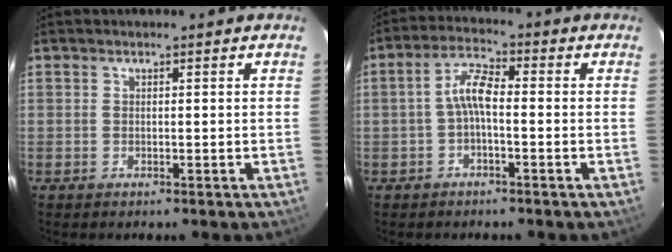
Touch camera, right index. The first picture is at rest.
{"total": 4.8, "force": [-1.2, 1.5, 4.4], "torque": [-0.095, 0.017, -0.026]}